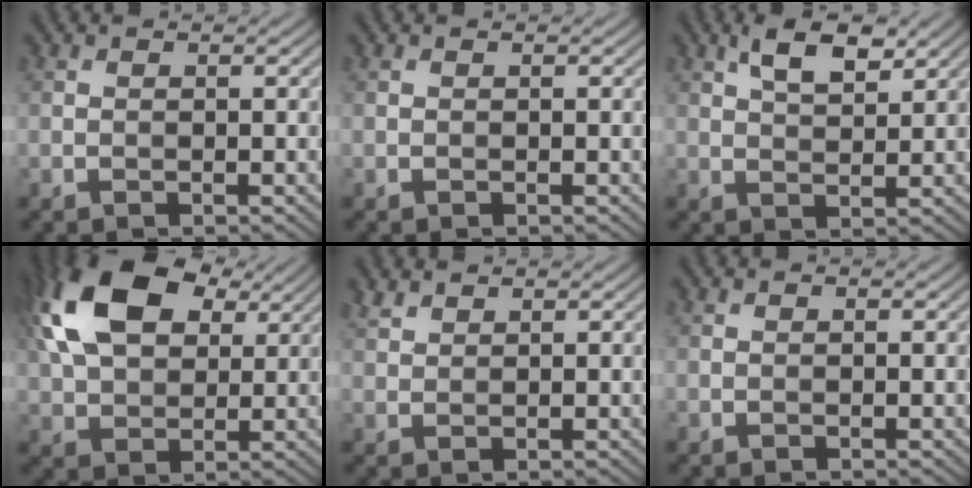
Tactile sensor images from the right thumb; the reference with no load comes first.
{"total": 0.0}
{"total": 5.2, "force": [2.9, 2.1, 3.8], "torque": [-0.077, 0.007, 0.055]}
{"total": 15.6, "force": [5.9, 9.4, 10.9], "torque": [-0.251, 0.029, 0.112]}
{"total": 1.8, "force": [1.6, 0.6, 0.6], "torque": [-0.020, 0.006, 0.039]}
{"total": 0.0}